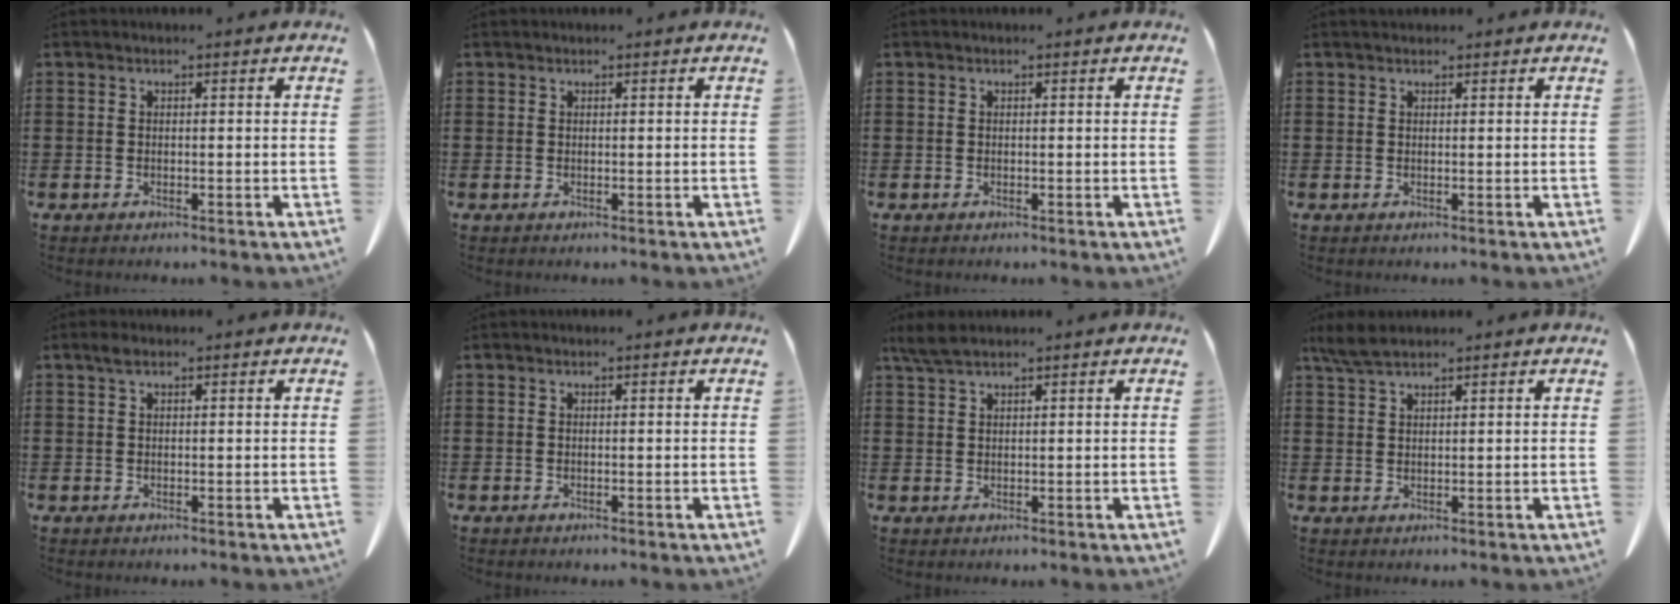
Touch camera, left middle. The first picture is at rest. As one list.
[{"total": 0.0}, {"total": 0.0}, {"total": 0.6, "force": [0.5, 0.2, 0.1], "torque": [-0.004, -0.002, 0.012]}, {"total": 1.1, "force": [0.6, 0.4, 0.8], "torque": [-0.019, 0.003, 0.011]}, {"total": 0.0}, {"total": 2.7, "force": [2.0, 0.4, 1.8], "torque": [-0.041, -0.001, 0.038]}, {"total": 3.4, "force": [2.5, 0.7, 2.1], "torque": [-0.049, 0.001, 0.049]}]